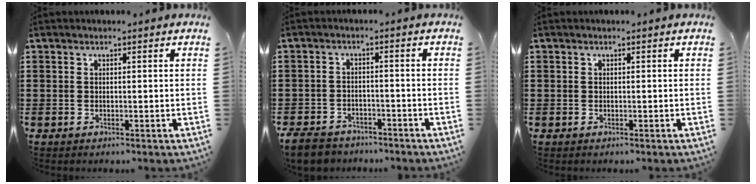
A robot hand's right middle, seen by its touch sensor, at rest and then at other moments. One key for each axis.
{"total": 4.3, "fx": -4.1, "fy": 1.2, "fz": 0.8, "tx": -0.028, "ty": 0.003, "tz": -0.087}
{"total": 0.6, "fx": -0.2, "fy": 0.6, "fz": 0.0, "tx": 0.000, "ty": 0.005, "tz": -0.005}